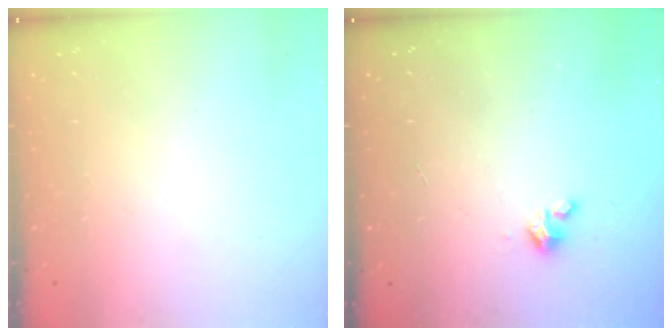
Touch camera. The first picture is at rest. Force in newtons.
{"total": 1.9, "press": 1.9, "slide": 0.1}